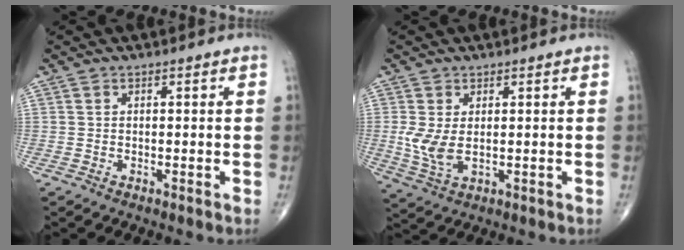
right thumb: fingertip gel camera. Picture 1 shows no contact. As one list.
[{"total": 5.6, "force": [0.3, 2.9, 4.8], "torque": [-0.107, -0.009, 0.015]}]